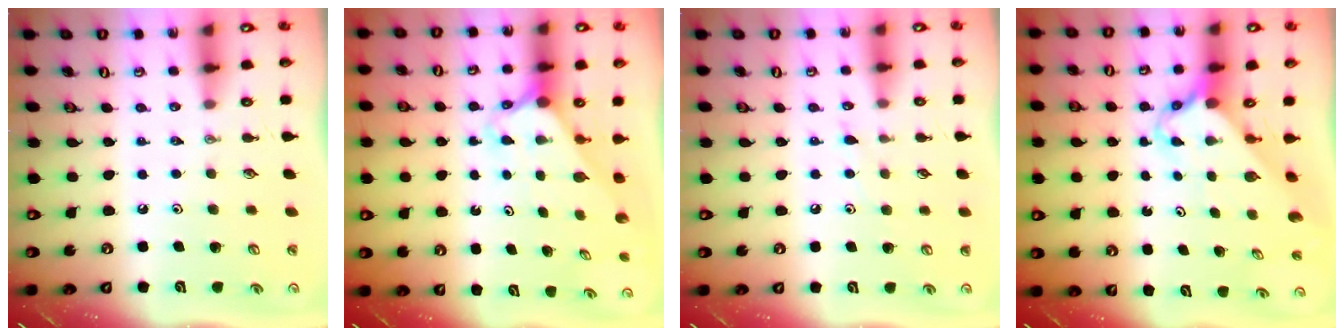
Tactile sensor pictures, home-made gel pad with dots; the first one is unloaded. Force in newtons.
{"total": 2.4, "press": 2.4, "slide": 0.2}
{"total": 5.1, "press": 5.0, "slide": 0.6}
{"total": 2.6, "press": 2.6, "slide": 0.3}